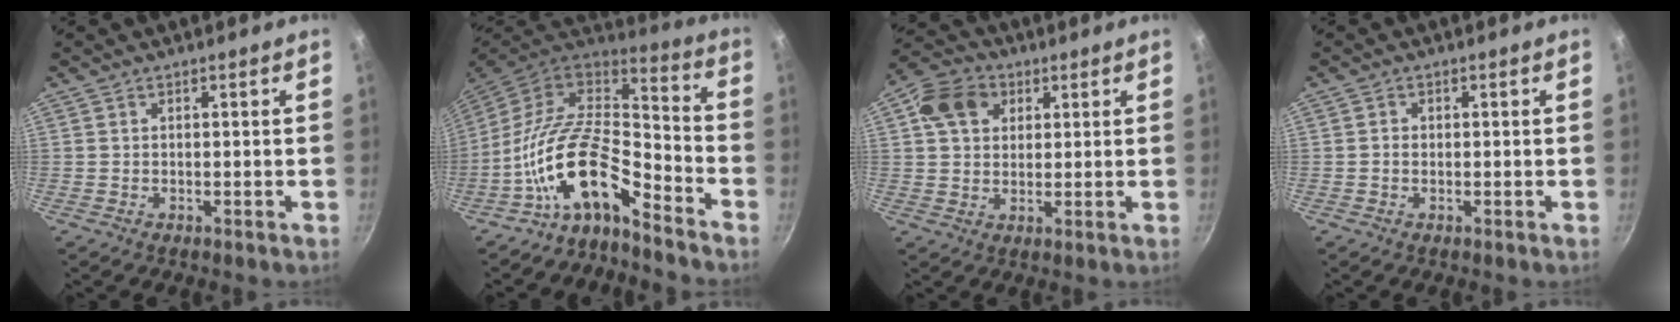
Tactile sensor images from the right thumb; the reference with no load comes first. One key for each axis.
{"total": 17.2, "fx": -9.5, "fy": 7.5, "fz": 12.2, "tx": -0.210, "ty": 0.074, "tz": -0.194}
{"total": 9.1, "fx": 3.2, "fy": 7.0, "fz": 4.8, "tx": -0.064, "ty": 0.006, "tz": 0.043}
{"total": 1.0, "fx": -0.1, "fy": 0.9, "fz": 0.5, "tx": -0.007, "ty": 0.004, "tz": -0.002}